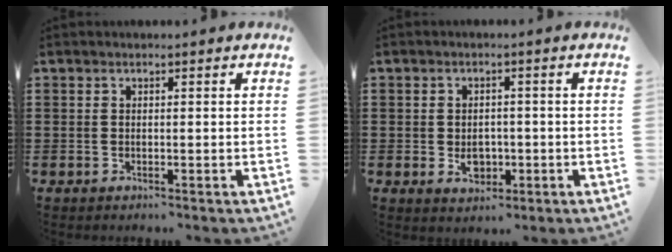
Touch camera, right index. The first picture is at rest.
{"total": 3.4, "force": [-0.7, 2.5, 2.2], "torque": [-0.029, -0.002, -0.017]}